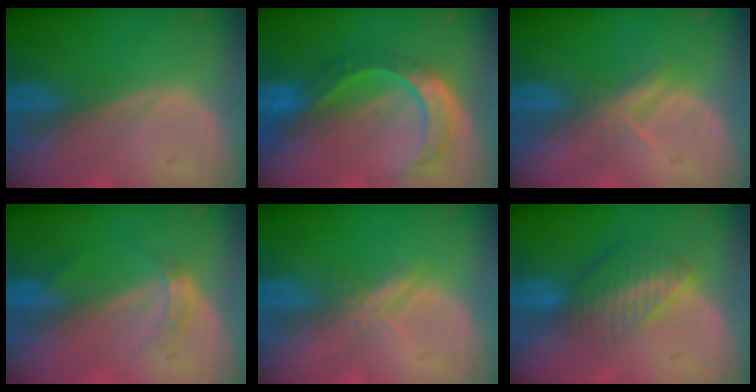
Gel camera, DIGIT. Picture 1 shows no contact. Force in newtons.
{"total": 8.8, "press": 7.4, "slide": 4.7}
{"total": 2.6, "press": 2.5, "slide": 0.9}
{"total": 2.8, "press": 2.5, "slide": 1.3}
{"total": 2.1, "press": 2.1, "slide": 0.2}
{"total": 6.8, "press": 5.9, "slide": 3.4}